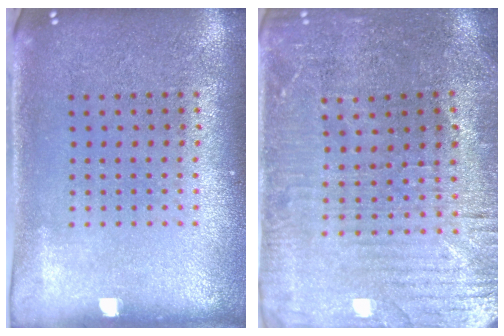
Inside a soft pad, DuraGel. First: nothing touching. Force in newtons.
{"total": 1.6, "press": 1.5, "slide": 0.5}